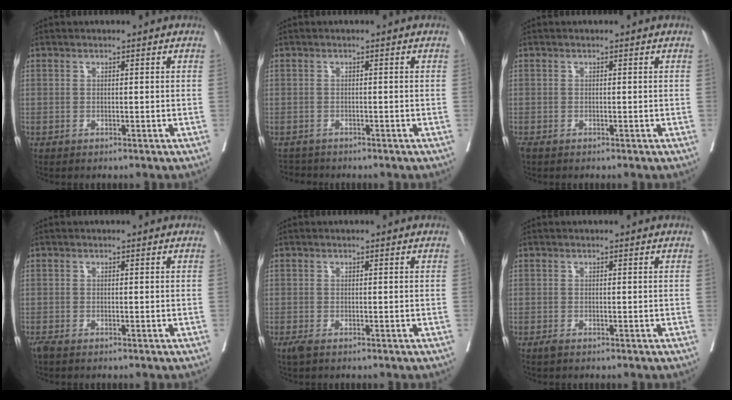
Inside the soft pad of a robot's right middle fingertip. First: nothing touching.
{"total": 1.7, "force": [-1.6, 0.5, -0.4], "torque": [0.006, -0.005, -0.028]}
{"total": 0.9, "force": [-0.7, 0.3, 0.4], "torque": [-0.011, -0.004, -0.013]}
{"total": 1.2, "force": [-1.0, 0.2, 0.6], "torque": [-0.019, -0.007, -0.020]}
{"total": 1.1, "force": [-0.7, 0.2, 0.8], "torque": [-0.021, -0.006, -0.013]}
{"total": 0.6, "force": [-0.4, 0.1, 0.4], "torque": [-0.011, -0.003, -0.008]}